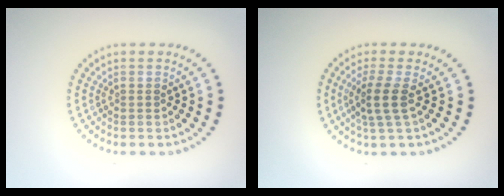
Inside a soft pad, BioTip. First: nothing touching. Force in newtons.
{"total": 2.7, "press": 2.2, "slide": 1.6}